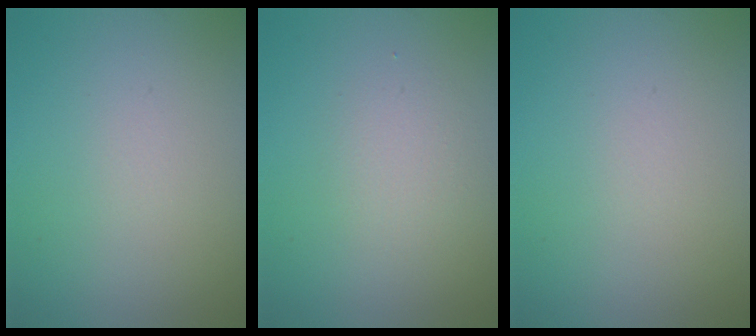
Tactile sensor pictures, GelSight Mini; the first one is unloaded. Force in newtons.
{"total": 1.6, "press": 1.6, "slide": 0.0}
{"total": 0.0}